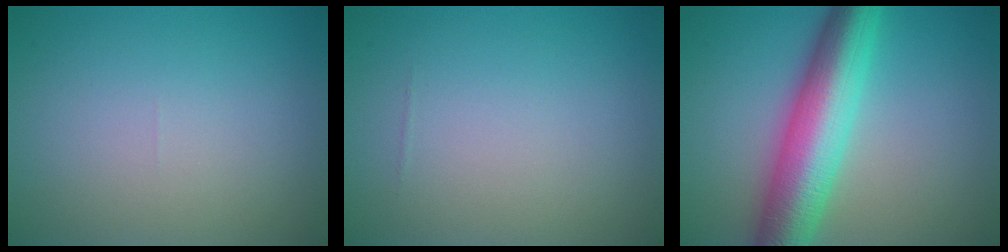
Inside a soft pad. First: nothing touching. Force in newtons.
{"total": 0.0}
{"total": 9.3, "press": 9.3, "slide": 0.2}